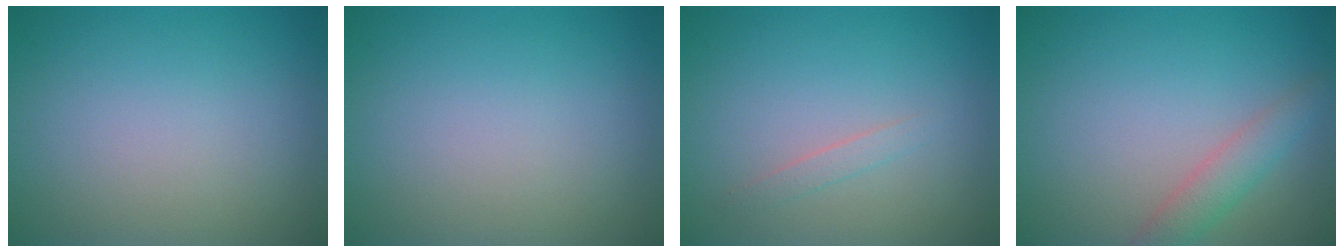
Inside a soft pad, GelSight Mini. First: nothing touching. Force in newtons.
{"total": 0.0}
{"total": 0.9, "press": 0.9, "slide": 0.0}
{"total": 2.4, "press": 2.4, "slide": 0.1}